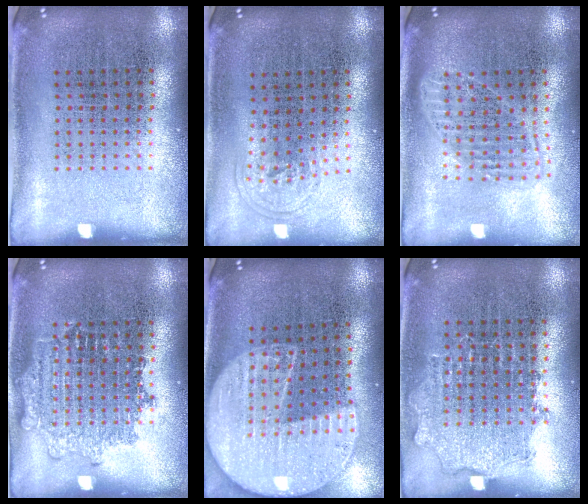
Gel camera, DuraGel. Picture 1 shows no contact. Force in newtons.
{"total": 0.8, "press": 0.6, "slide": 0.6}
{"total": 1.7, "press": 1.5, "slide": 0.9}
{"total": 2.2, "press": 2.2, "slide": 0.5}
{"total": 2.2, "press": 1.9, "slide": 1.1}
{"total": 0.8, "press": 0.8, "slide": 0.3}